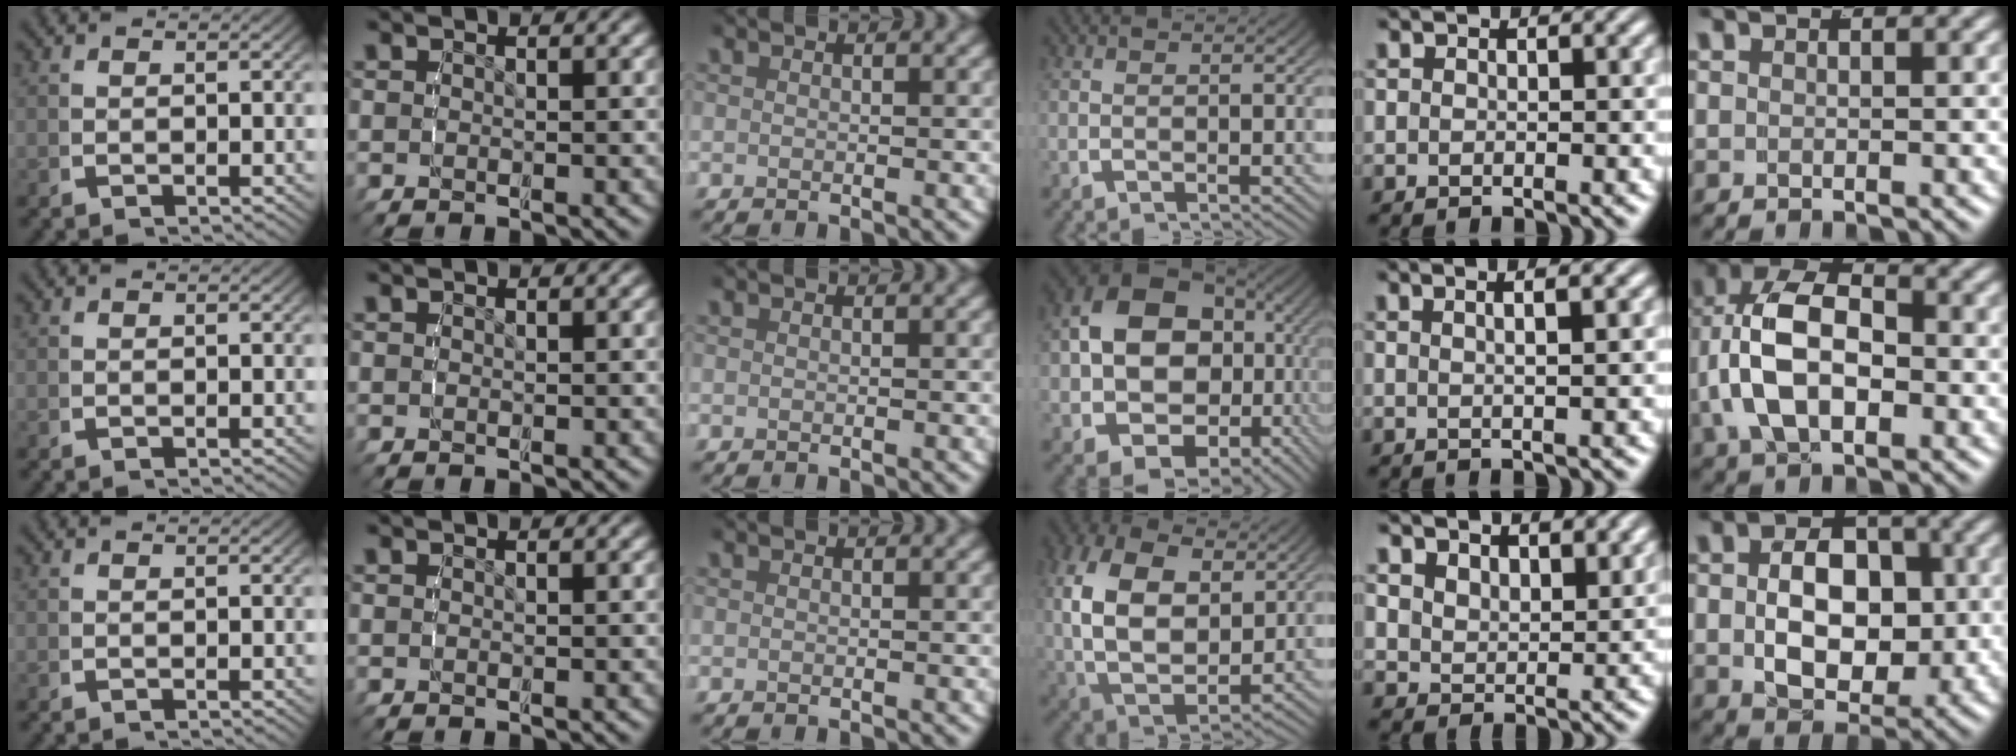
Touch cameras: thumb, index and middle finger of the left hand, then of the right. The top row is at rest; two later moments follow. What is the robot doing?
{"motion": "lift_and_place", "object": "cloth"}